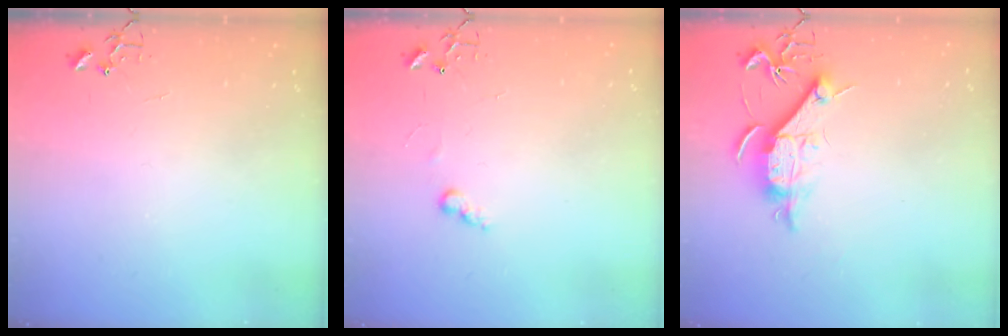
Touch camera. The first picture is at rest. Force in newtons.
{"total": 6.1, "press": 6.1, "slide": 0.3}
{"total": 10.6, "press": 10.6, "slide": 0.8}